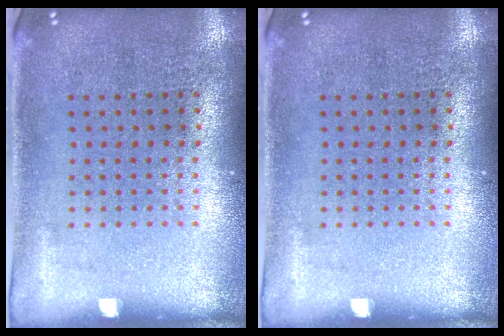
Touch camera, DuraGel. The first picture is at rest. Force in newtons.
{"total": 0.0}